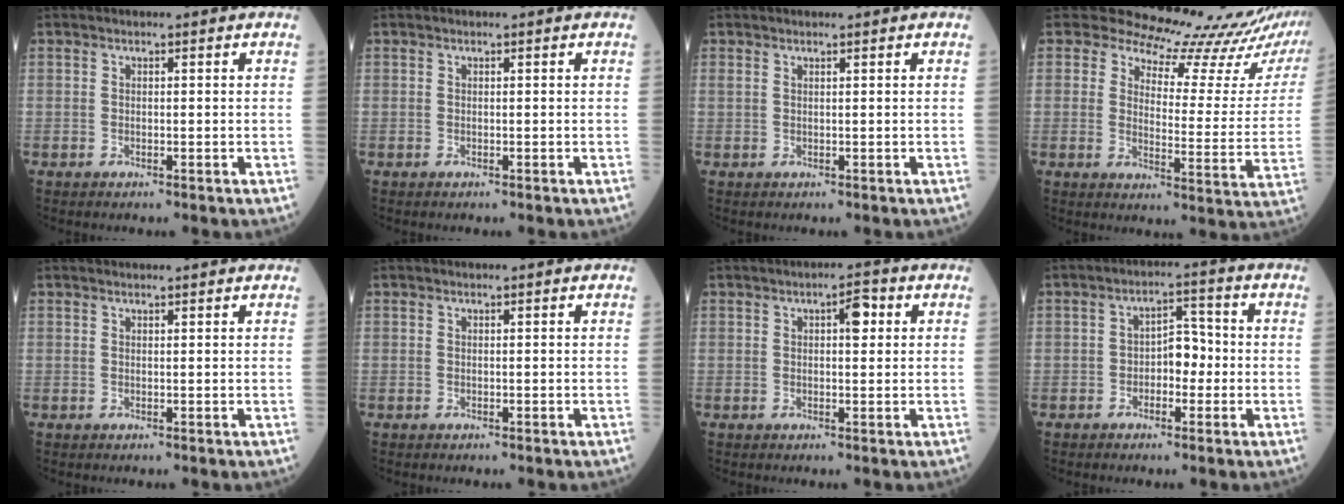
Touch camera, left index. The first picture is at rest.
{"total": 0.0}
{"total": 0.9, "force": [0.8, -0.1, 0.3], "torque": [-0.012, 0.004, 0.020]}
{"total": 17.5, "force": [17.3, 1.4, 2.7], "torque": [-0.030, -0.123, 0.184]}
{"total": 2.3, "force": [2.2, 0.0, 0.5], "torque": [-0.010, 0.011, 0.028]}
{"total": 0.0}
{"total": 2.9, "force": [1.0, 0.9, 2.6], "torque": [-0.040, 0.008, 0.013]}
{"total": 4.3, "force": [-0.9, 2.4, 3.5], "torque": [-0.052, 0.017, -0.020]}